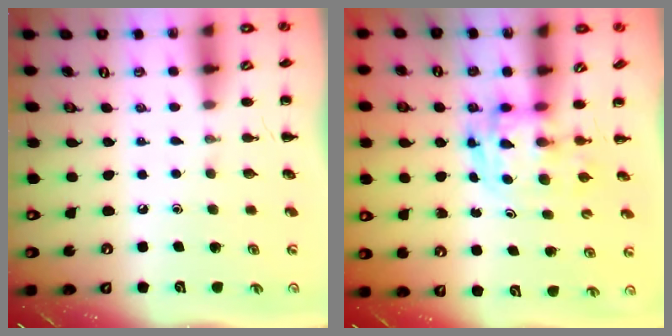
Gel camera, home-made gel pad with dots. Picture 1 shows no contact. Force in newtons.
{"total": 3.4, "press": 3.4, "slide": 0.6}